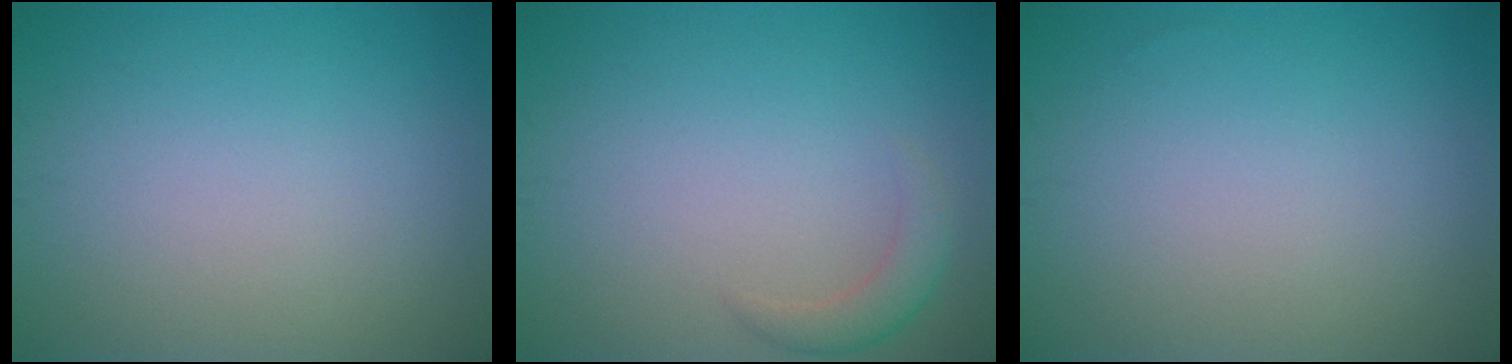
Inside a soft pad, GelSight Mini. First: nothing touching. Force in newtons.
{"total": 1.8, "press": 1.8, "slide": 0.1}
{"total": 0.0}